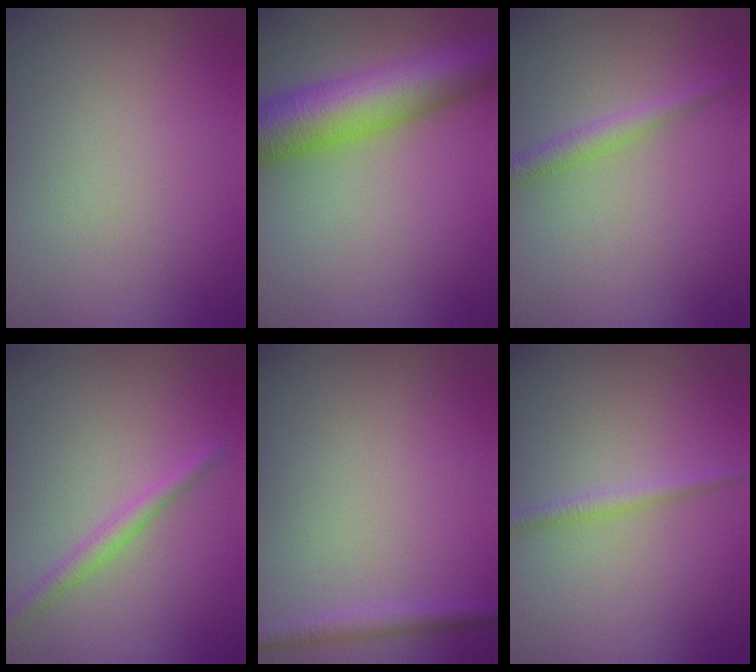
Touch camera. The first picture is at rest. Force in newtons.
{"total": 10.1, "press": 10.1, "slide": 0.2}
{"total": 1.9, "press": 1.9, "slide": 0.1}
{"total": 1.8, "press": 1.8, "slide": 0.0}
{"total": 1.7, "press": 1.7, "slide": 0.1}
{"total": 1.4, "press": 1.4, "slide": 0.1}